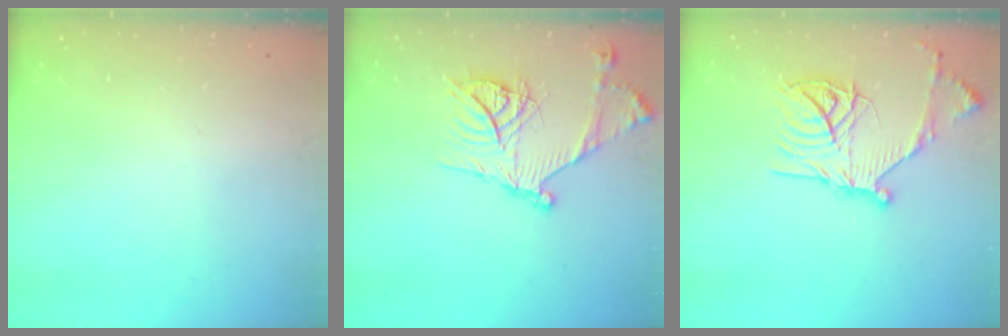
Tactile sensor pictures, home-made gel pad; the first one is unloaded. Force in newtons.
{"total": 18.9, "press": 18.8, "slide": 1.9}
{"total": 19.9, "press": 19.8, "slide": 1.5}